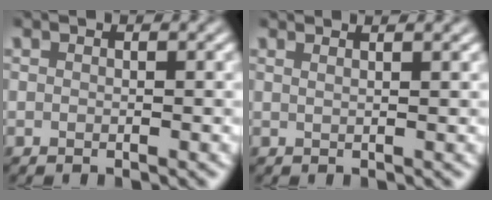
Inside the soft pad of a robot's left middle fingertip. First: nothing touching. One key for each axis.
{"total": 3.2, "fx": 2.1, "fy": 1.3, "fz": 2.0, "tx": 0.002, "ty": 0.015, "tz": -0.007}